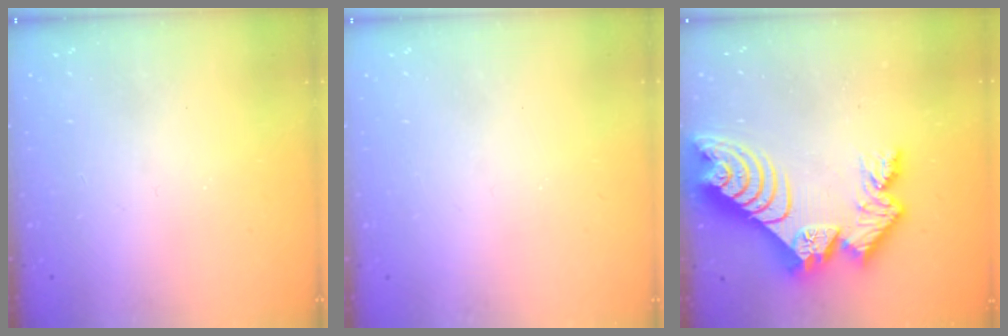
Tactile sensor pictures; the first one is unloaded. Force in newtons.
{"total": 0.0}
{"total": 17.0, "press": 16.9, "slide": 1.6}